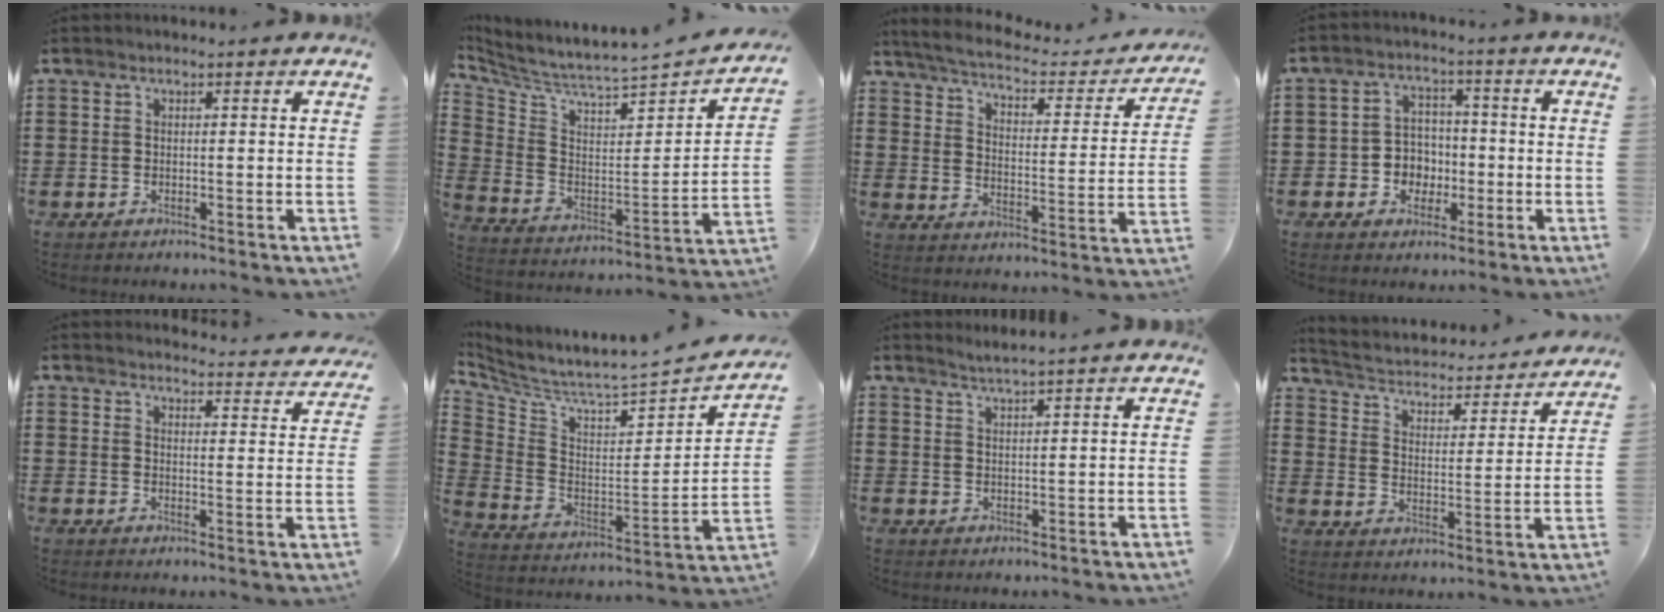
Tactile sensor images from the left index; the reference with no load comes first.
{"total": 4.1, "force": [3.8, 0.0, 1.4], "torque": [-0.053, -0.055, 0.057]}
{"total": 4.0, "force": [3.5, 0.3, 1.8], "torque": [-0.056, -0.026, 0.053]}
{"total": 4.9, "force": [-1.3, 4.5, 1.5], "torque": [-0.042, 0.013, -0.025]}
{"total": 3.2, "force": [3.2, 0.0, 0.3], "torque": [-0.011, -0.025, 0.055]}
{"total": 3.9, "force": [3.5, -0.3, 1.7], "torque": [-0.057, -0.055, 0.047]}
{"total": 2.1, "force": [2.0, -0.5, 0.2], "torque": [-0.007, -0.003, 0.038]}
{"total": 2.4, "force": [2.2, 0.5, 0.6], "torque": [-0.029, -0.027, 0.027]}